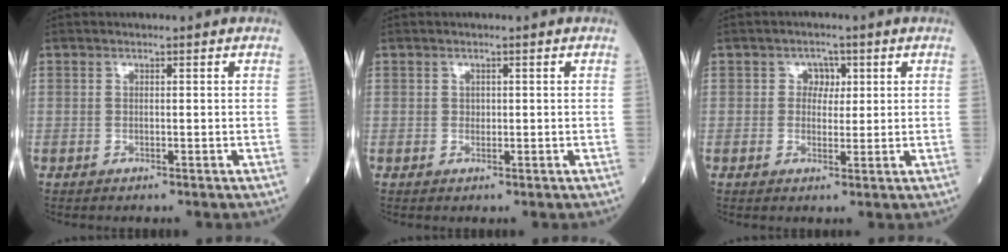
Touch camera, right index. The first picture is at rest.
{"total": 0.7, "force": [0.1, 0.6, 0.3], "torque": [0.000, 0.002, 0.001]}
{"total": 2.7, "force": [0.8, 2.2, 1.4], "torque": [-0.012, 0.003, 0.009]}